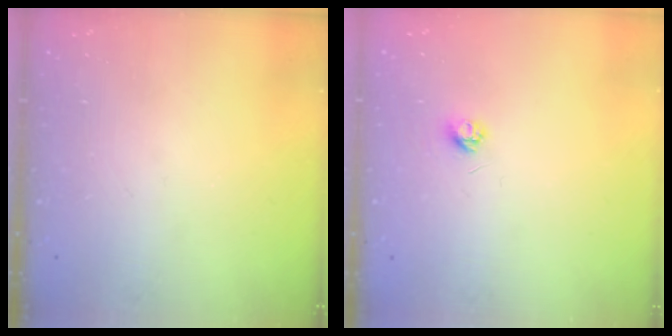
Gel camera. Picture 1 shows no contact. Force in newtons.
{"total": 3.2, "press": 3.2, "slide": 0.4}